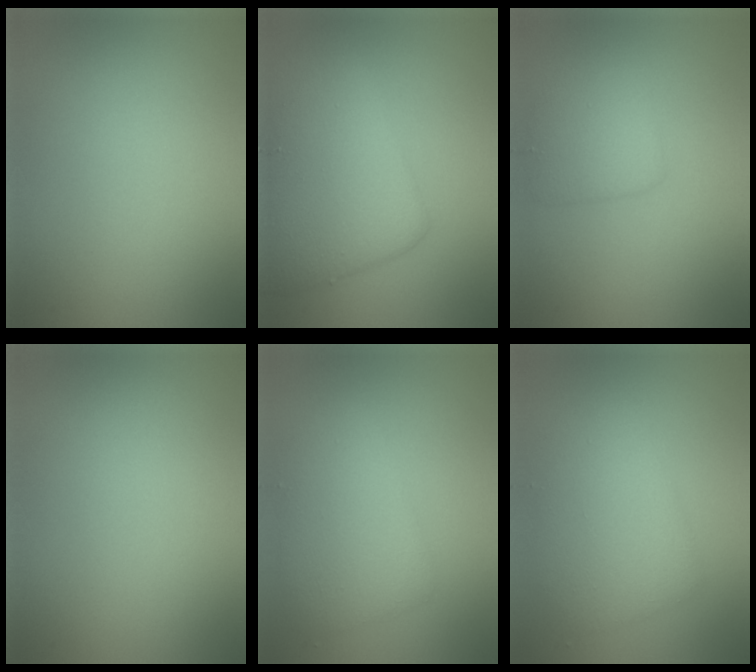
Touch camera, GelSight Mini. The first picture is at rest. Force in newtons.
{"total": 7.4, "press": 7.4, "slide": 0.2}
{"total": 2.9, "press": 2.9, "slide": 0.1}
{"total": 0.0}
{"total": 4.2, "press": 4.2, "slide": 0.0}
{"total": 4.2, "press": 4.2, "slide": 0.1}